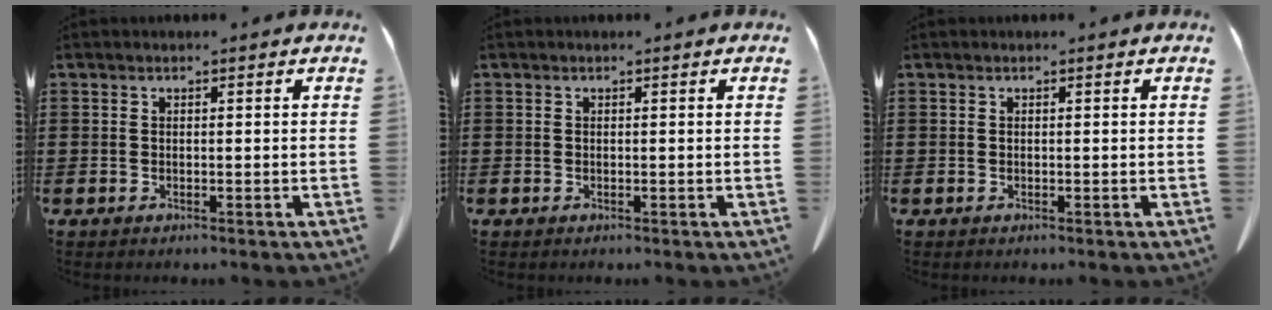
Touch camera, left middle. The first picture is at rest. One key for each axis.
{"total": 0.0}
{"total": 0.0}